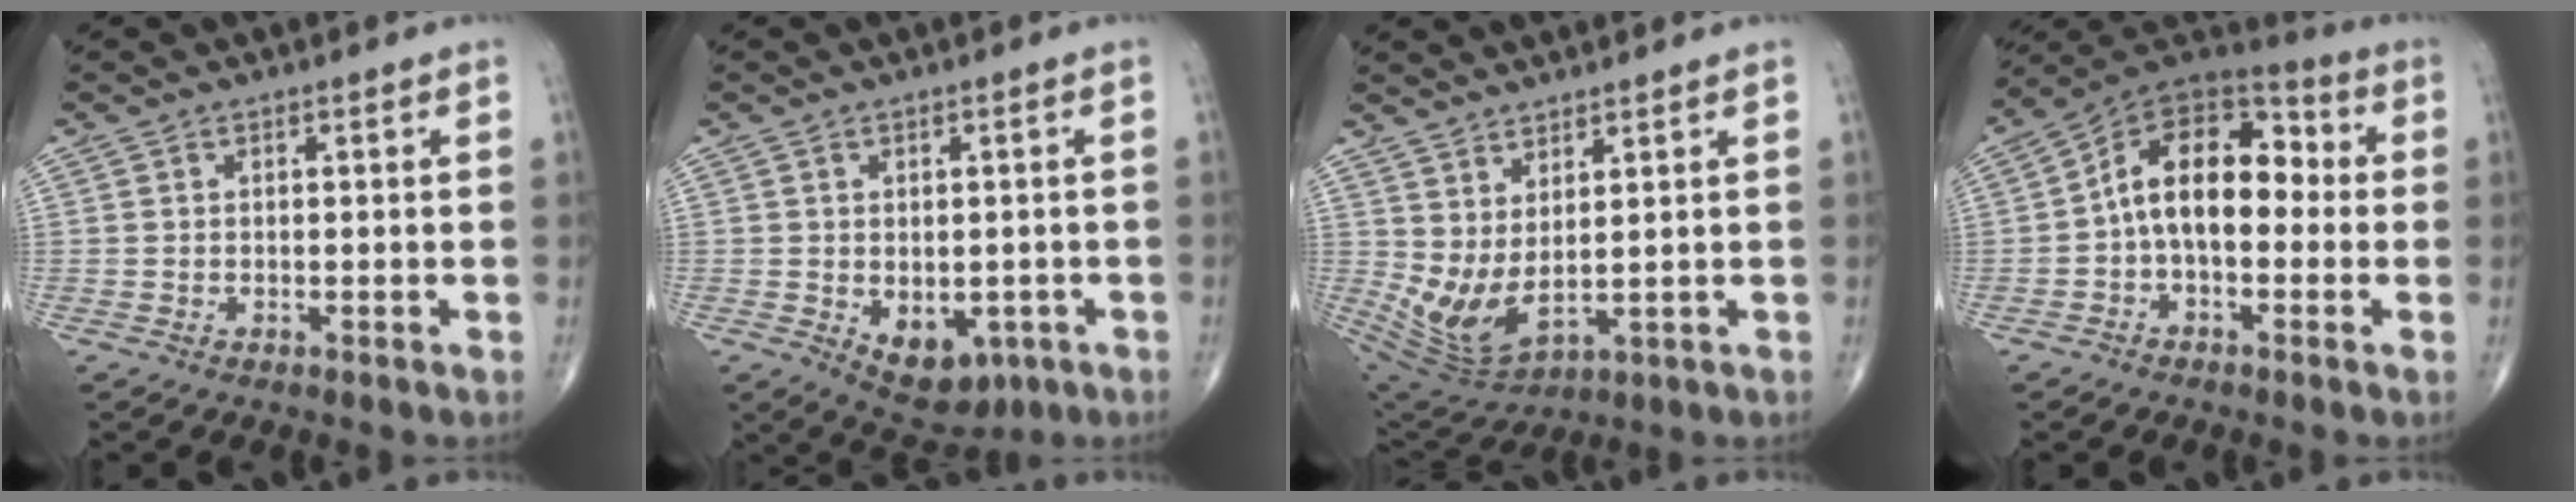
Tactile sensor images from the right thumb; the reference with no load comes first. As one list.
[{"total": 8.3, "force": [-2.5, 5.5, 5.7], "torque": [-0.057, 0.002, -0.020]}, {"total": 9.4, "force": [2.3, 3.6, 8.4], "torque": [-0.179, -0.032, 0.063]}, {"total": 15.1, "force": [-0.4, 9.1, 12.0], "torque": [-0.164, 0.048, -0.021]}]